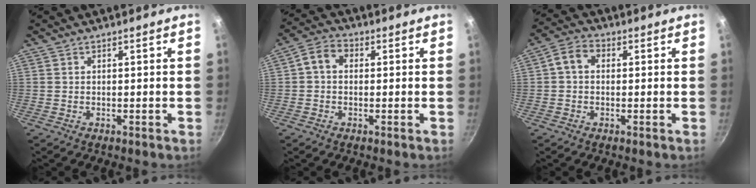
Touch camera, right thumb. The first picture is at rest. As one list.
[{"total": 4.9, "force": [0.4, 3.8, 3.1], "torque": [-0.051, 0.015, -0.007]}, {"total": 4.7, "force": [0.4, 3.6, 3.1], "torque": [-0.053, 0.015, -0.006]}]